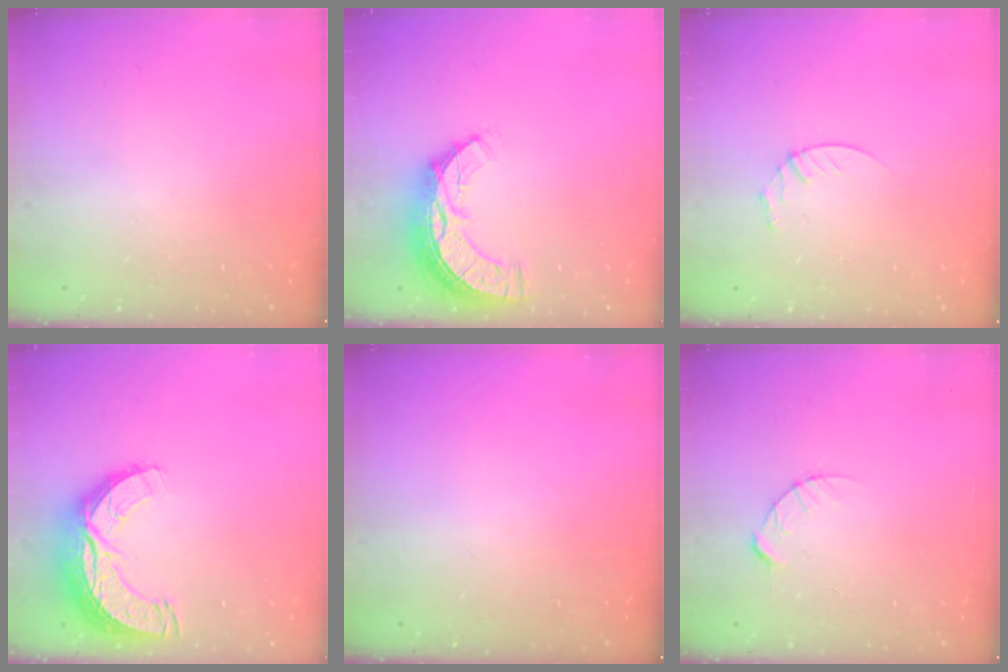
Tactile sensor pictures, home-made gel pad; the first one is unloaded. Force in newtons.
{"total": 10.4, "press": 10.3, "slide": 0.9}
{"total": 3.6, "press": 3.6, "slide": 0.4}
{"total": 12.7, "press": 12.6, "slide": 0.9}
{"total": 0.0}
{"total": 4.7, "press": 4.7, "slide": 0.6}